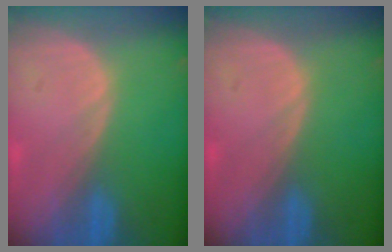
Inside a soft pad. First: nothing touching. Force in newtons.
{"total": 0.0}